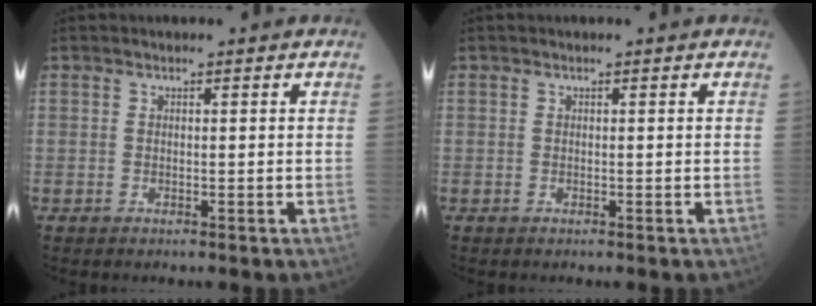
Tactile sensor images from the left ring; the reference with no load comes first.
{"total": 0.0}